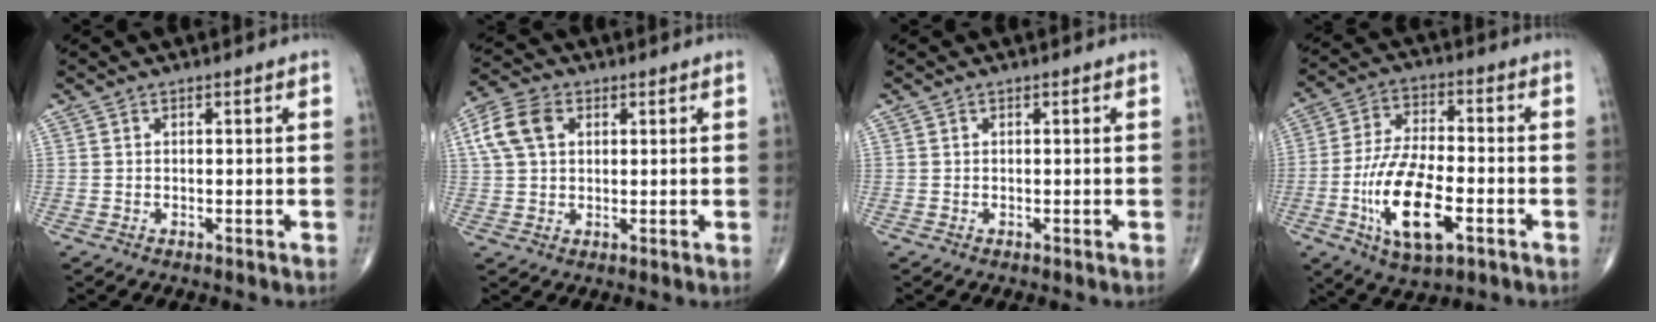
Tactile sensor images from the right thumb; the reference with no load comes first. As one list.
[{"total": 8.1, "force": [2.4, 5.5, 5.4], "torque": [-0.112, 0.013, 0.044]}, {"total": 0.0}, {"total": 15.7, "force": [-5.1, 6.6, 13.2], "torque": [-0.252, 0.015, -0.087]}]